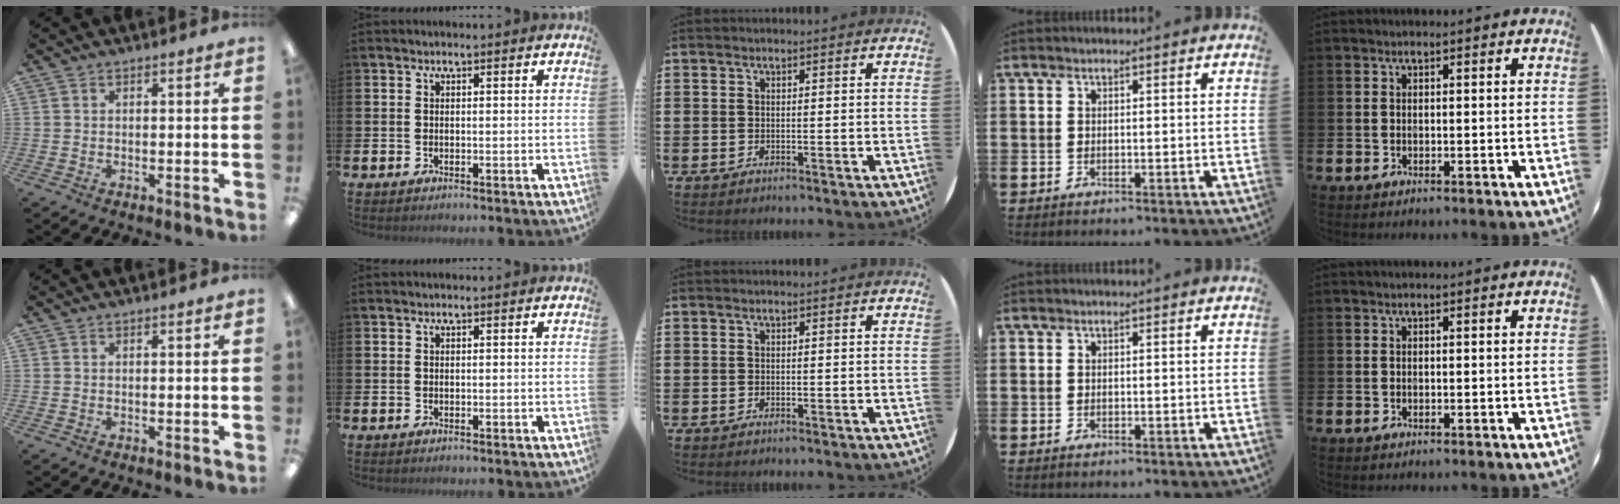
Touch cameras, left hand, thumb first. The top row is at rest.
{}